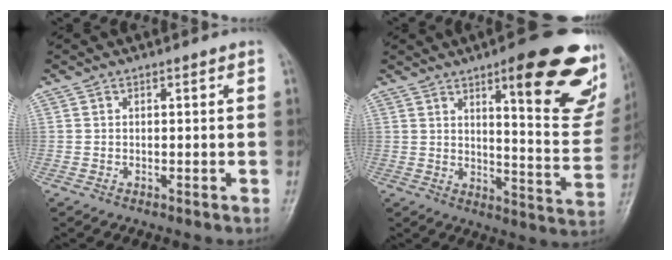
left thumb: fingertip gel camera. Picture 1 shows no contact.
{"total": 22.5, "force": [11.8, 5.7, 18.2], "torque": [-0.192, -0.058, 0.158]}